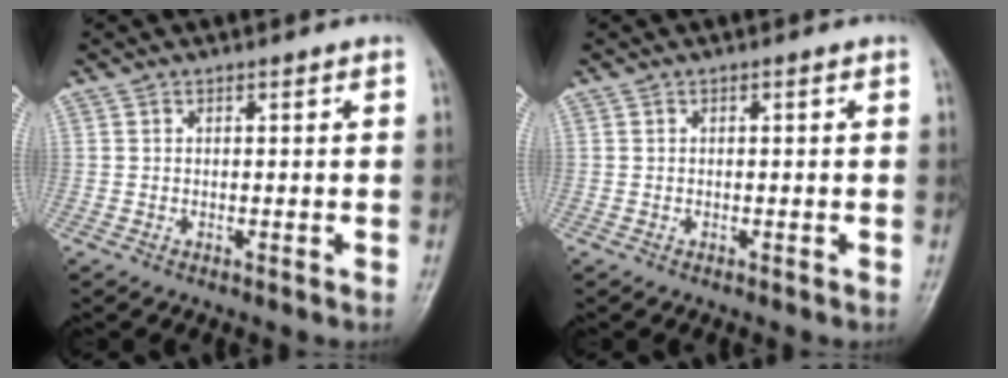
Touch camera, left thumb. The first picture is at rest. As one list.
[{"total": 0.0}]